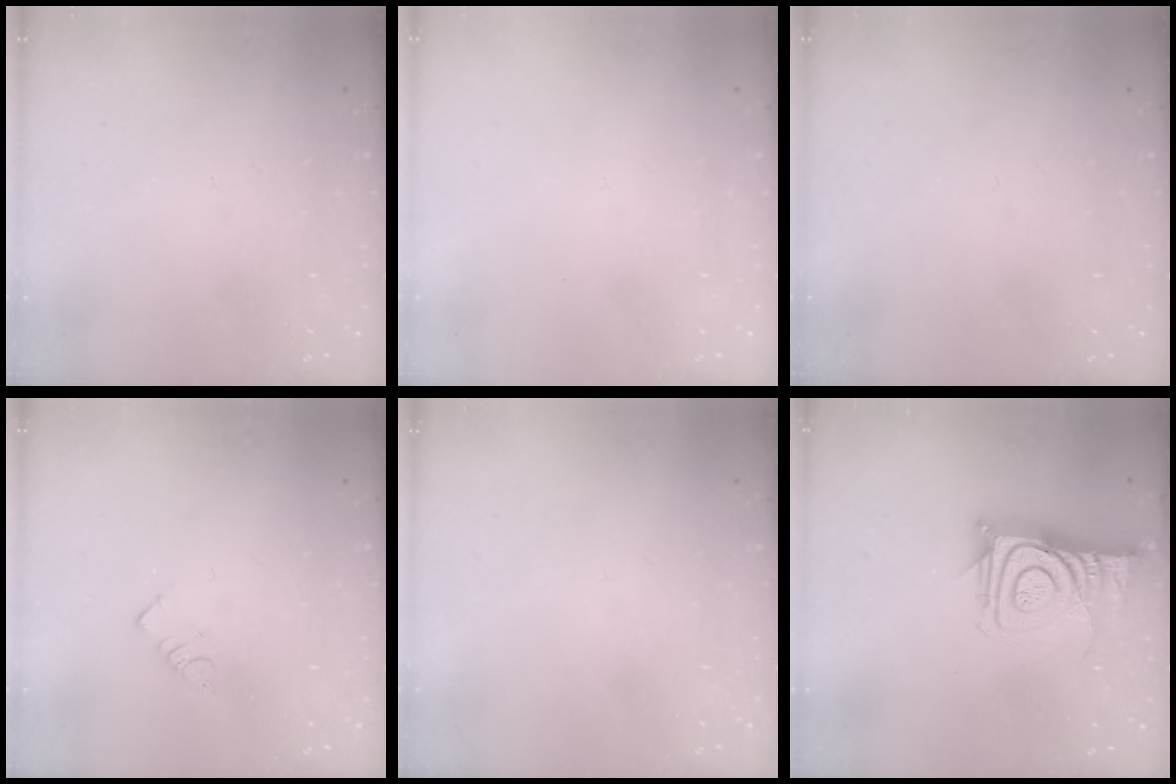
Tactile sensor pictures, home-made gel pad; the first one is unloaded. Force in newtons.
{"total": 1.7, "press": 1.6, "slide": 0.1}
{"total": 0.0}
{"total": 2.7, "press": 2.7, "slide": 0.4}
{"total": 1.8, "press": 1.7, "slide": 0.1}
{"total": 14.1, "press": 14.0, "slide": 1.3}